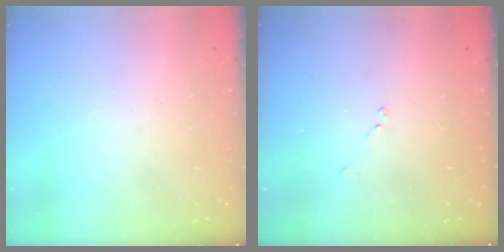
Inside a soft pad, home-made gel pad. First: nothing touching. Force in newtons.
{"total": 6.1, "press": 6.1, "slide": 0.7}